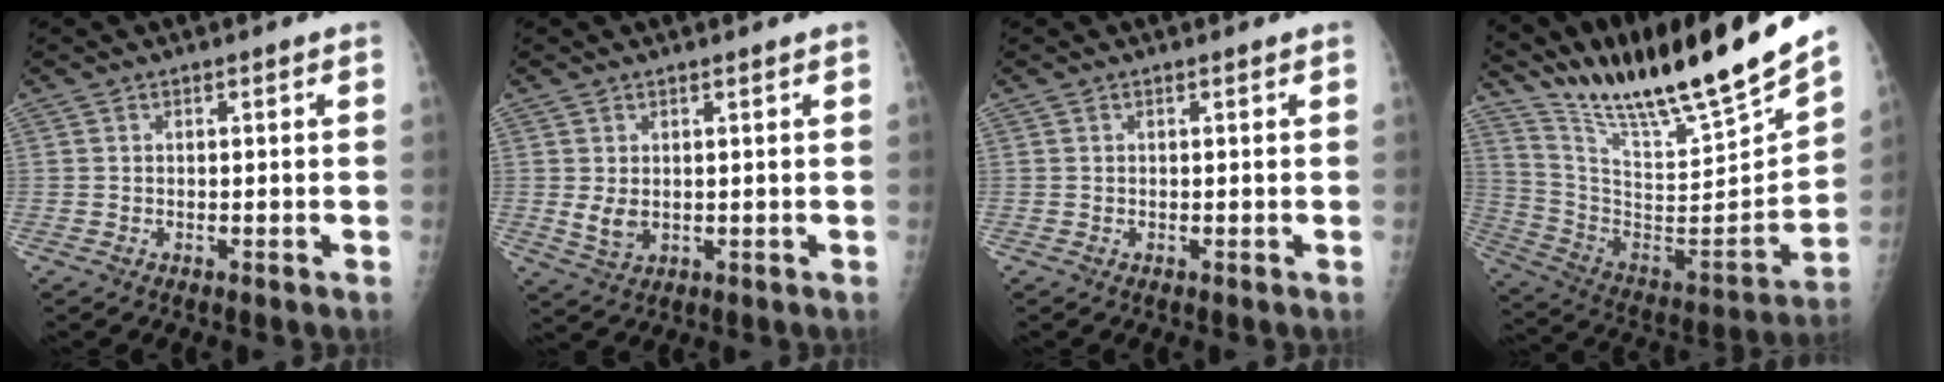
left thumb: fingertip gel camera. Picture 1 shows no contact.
{"total": 3.3, "force": [0.6, 2.1, 2.5], "torque": [-0.041, -0.012, 0.019]}
{"total": 0.0}
{"total": 26.6, "force": [22.8, 1.4, 13.7], "torque": [-0.212, -0.135, 0.381]}